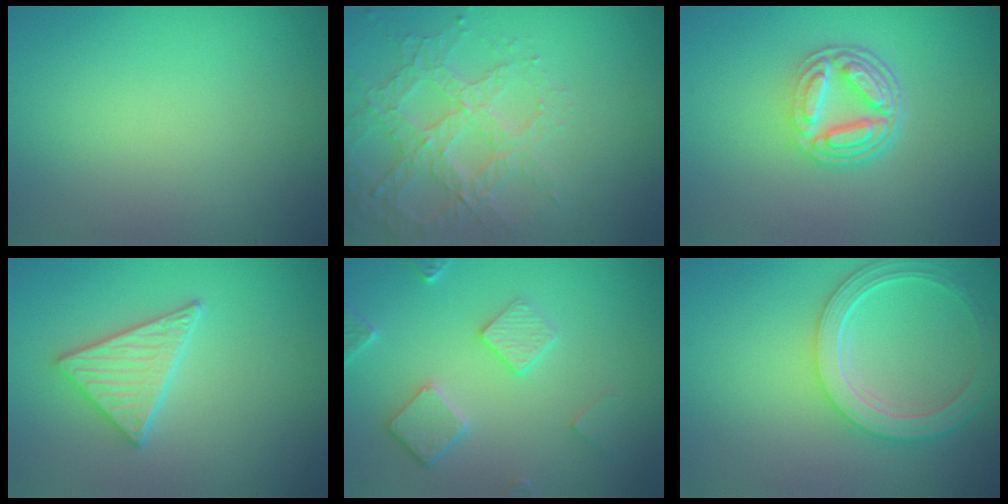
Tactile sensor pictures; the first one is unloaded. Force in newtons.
{"total": 3.8, "press": 3.6, "slide": 1.4}
{"total": 5.0, "press": 3.5, "slide": 3.5}
{"total": 3.3, "press": 3.1, "slide": 1.2}
{"total": 3.8, "press": 3.1, "slide": 2.1}
{"total": 4.9, "press": 3.8, "slide": 3.0}